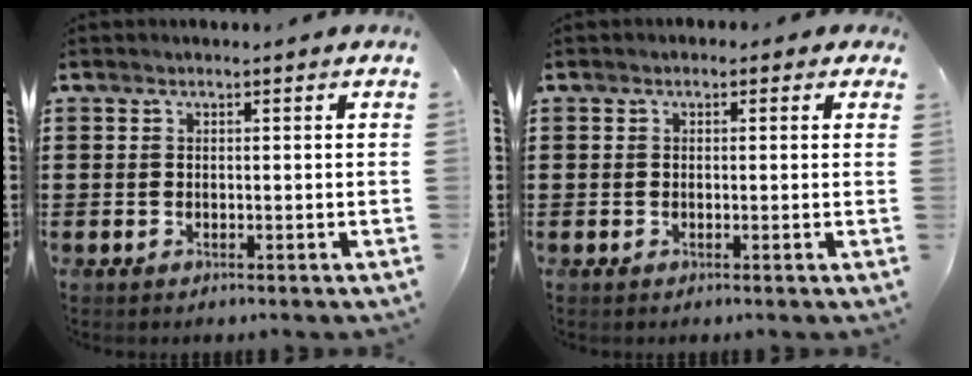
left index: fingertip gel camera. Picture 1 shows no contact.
{"total": 0.9, "force": [-0.1, 0.7, 0.5], "torque": [-0.011, 0.006, -0.004]}